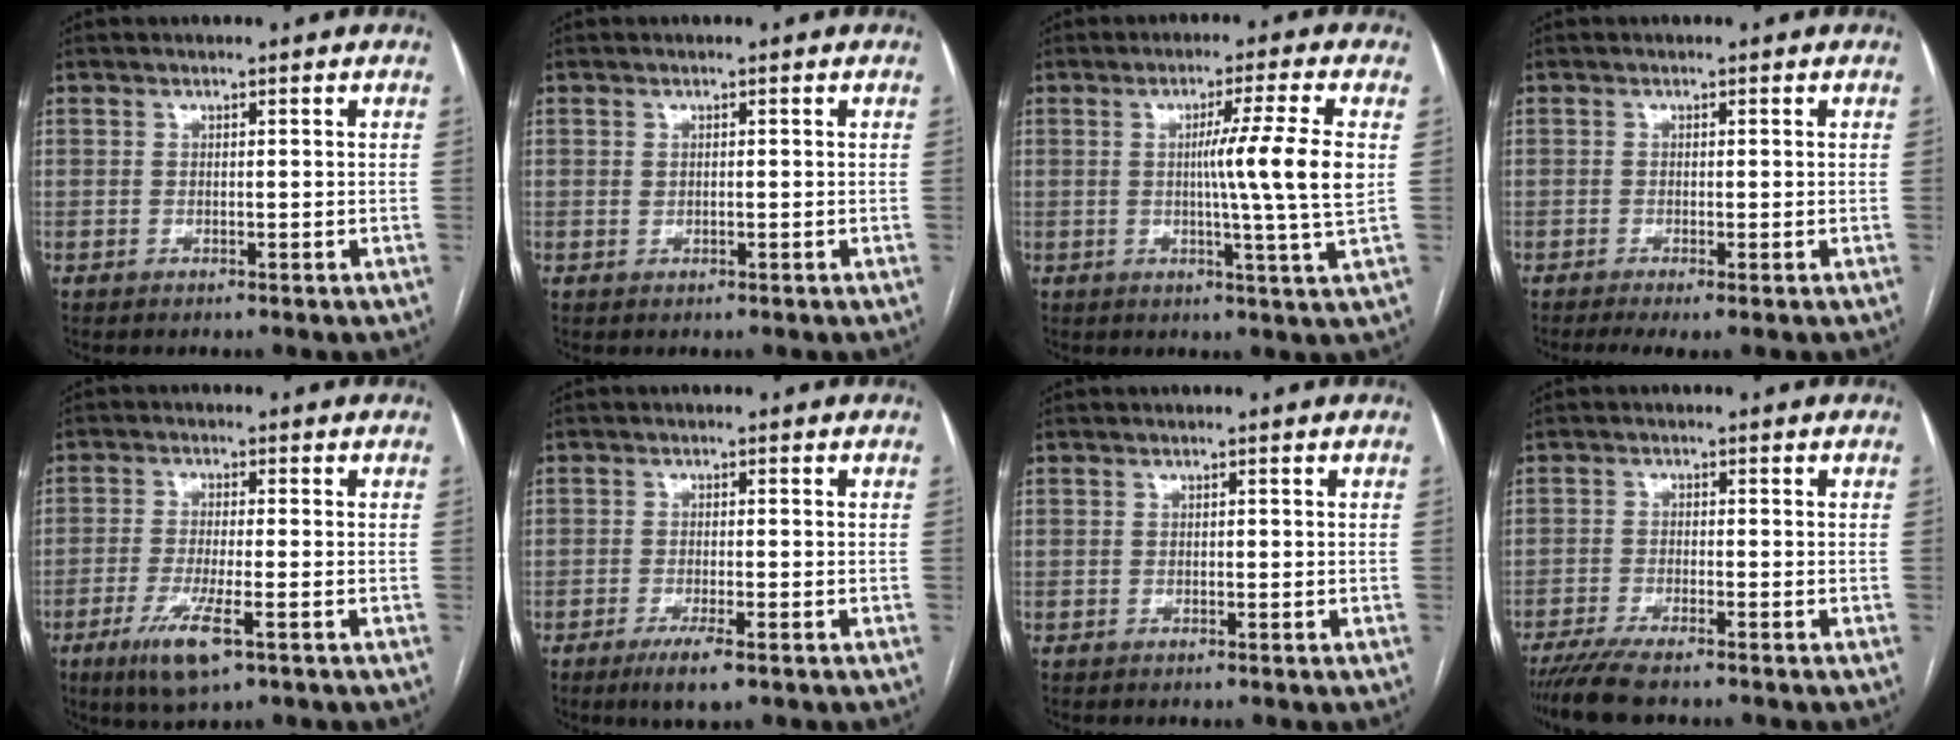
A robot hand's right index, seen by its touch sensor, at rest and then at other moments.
{"total": 0.6, "force": [0.1, 0.4, 0.4], "torque": [-0.010, 0.000, 0.004]}
{"total": 9.8, "force": [0.8, -2.2, 9.5], "torque": [-0.145, -0.009, 0.016]}
{"total": 2.7, "force": [-1.5, 0.3, 2.2], "torque": [-0.036, -0.009, -0.024]}
{"total": 7.3, "force": [-3.7, 0.9, 6.2], "torque": [-0.124, -0.019, -0.063]}
{"total": 4.2, "force": [-2.6, 0.6, 3.3], "torque": [-0.062, -0.008, -0.041]}
{"total": 0.0}
{"total": 6.2, "force": [-5.1, 0.3, 3.5], "torque": [-0.055, -0.015, -0.087]}